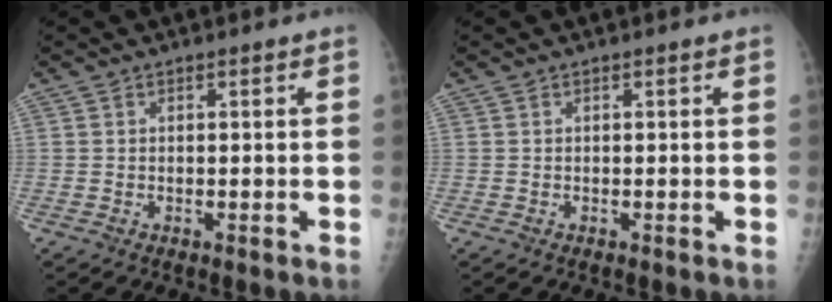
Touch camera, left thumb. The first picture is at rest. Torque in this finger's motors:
{"motor_torque": [-0.03, 0.00, -0.01, 0.01, 0.00]}